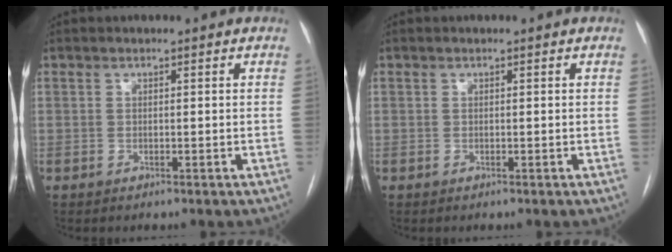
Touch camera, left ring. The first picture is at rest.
{"total": 0.0}